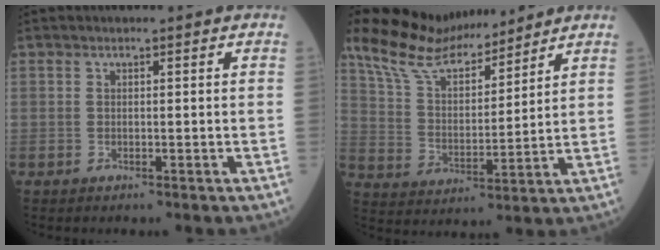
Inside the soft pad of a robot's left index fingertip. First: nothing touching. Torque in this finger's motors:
{"motor_torque": [0.54, -0.66, 0.28, 0.08]}